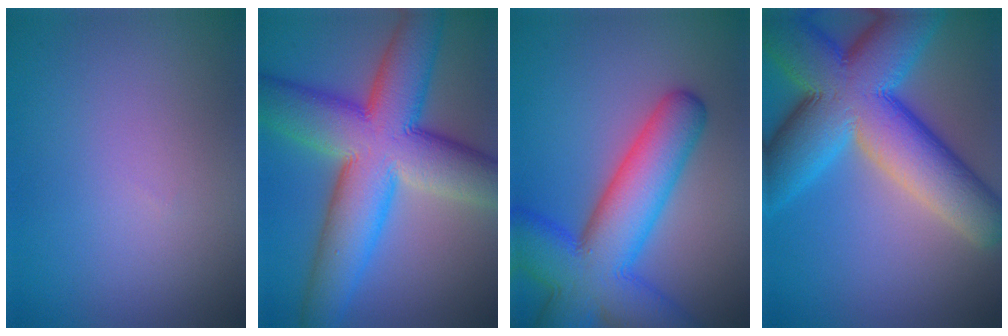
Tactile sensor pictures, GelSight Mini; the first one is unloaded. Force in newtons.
{"total": 14.0, "press": 14.0, "slide": 0.5}
{"total": 11.3, "press": 11.3, "slide": 0.6}
{"total": 15.2, "press": 15.2, "slide": 0.3}